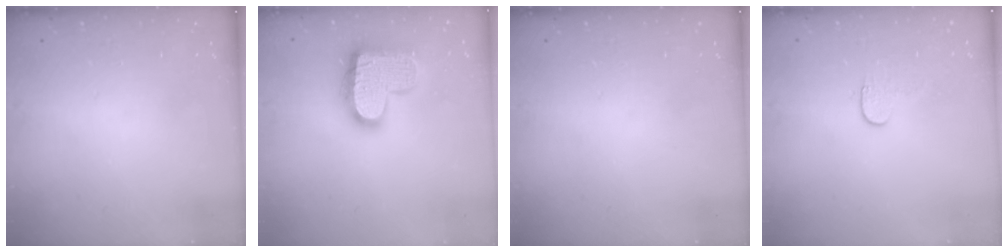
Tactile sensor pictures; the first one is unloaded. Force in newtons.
{"total": 16.3, "press": 16.3, "slide": 1.3}
{"total": 0.0}
{"total": 3.6, "press": 3.6, "slide": 0.4}